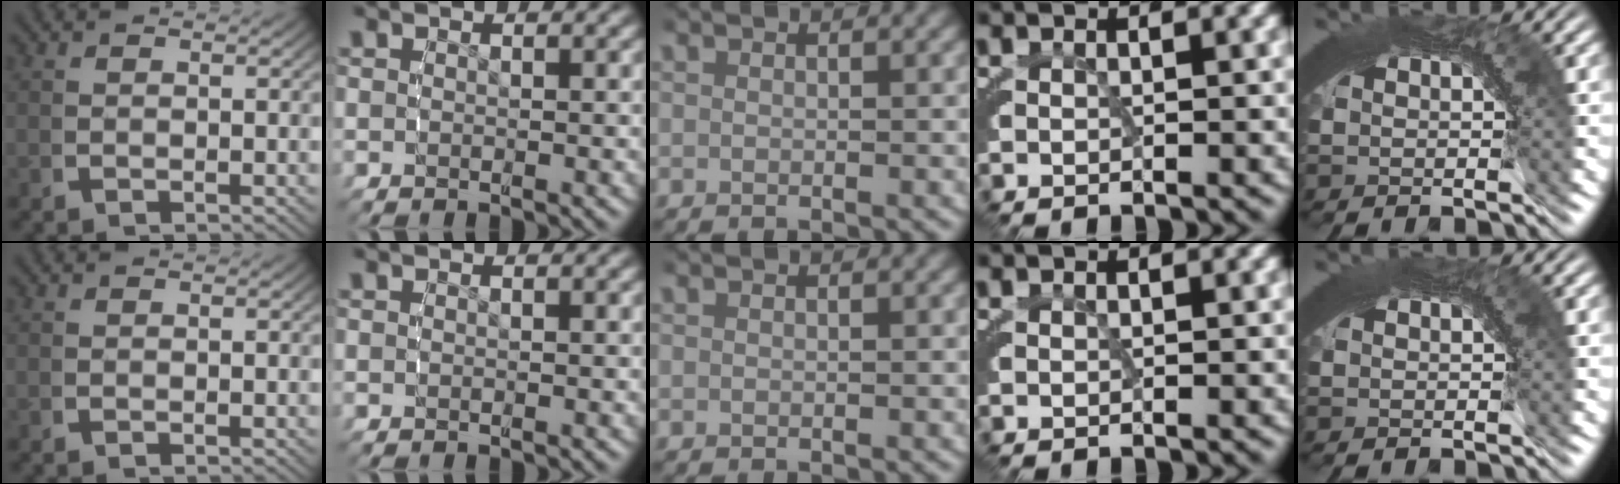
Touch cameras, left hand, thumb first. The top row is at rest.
{"little": {"total": 0.7, "force": [0.2, 0.3, 0.6], "torque": [-0.006, 0.001, 0.002]}}